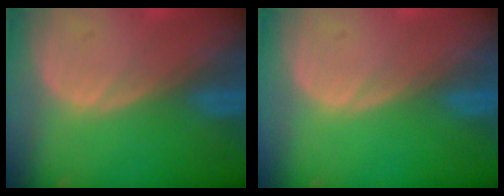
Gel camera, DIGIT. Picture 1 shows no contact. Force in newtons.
{"total": 0.0}